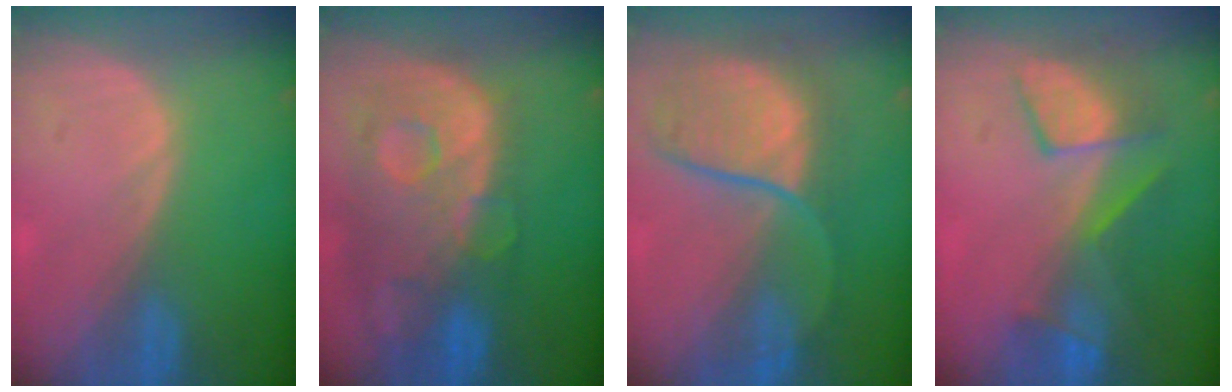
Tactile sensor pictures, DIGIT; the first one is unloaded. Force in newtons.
{"total": 13.3, "press": 10.7, "slide": 8.0}
{"total": 9.1, "press": 8.7, "slide": 2.7}
{"total": 7.7, "press": 7.3, "slide": 2.6}